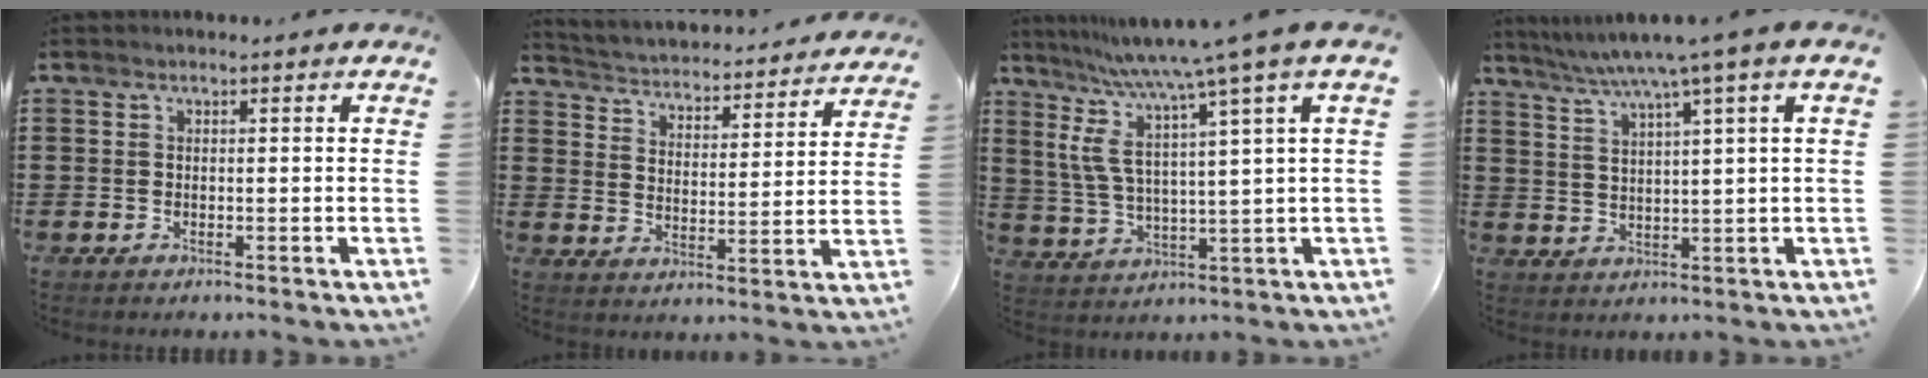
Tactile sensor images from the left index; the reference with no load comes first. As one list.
[{"total": 3.2, "force": [3.1, -0.2, -0.2], "torque": [-0.019, -0.035, 0.045]}, {"total": 9.3, "force": [6.3, -0.7, 6.8], "torque": [-0.167, -0.044, 0.094]}, {"total": 5.6, "force": [3.8, -0.7, 4.1], "torque": [-0.091, -0.017, 0.058]}]